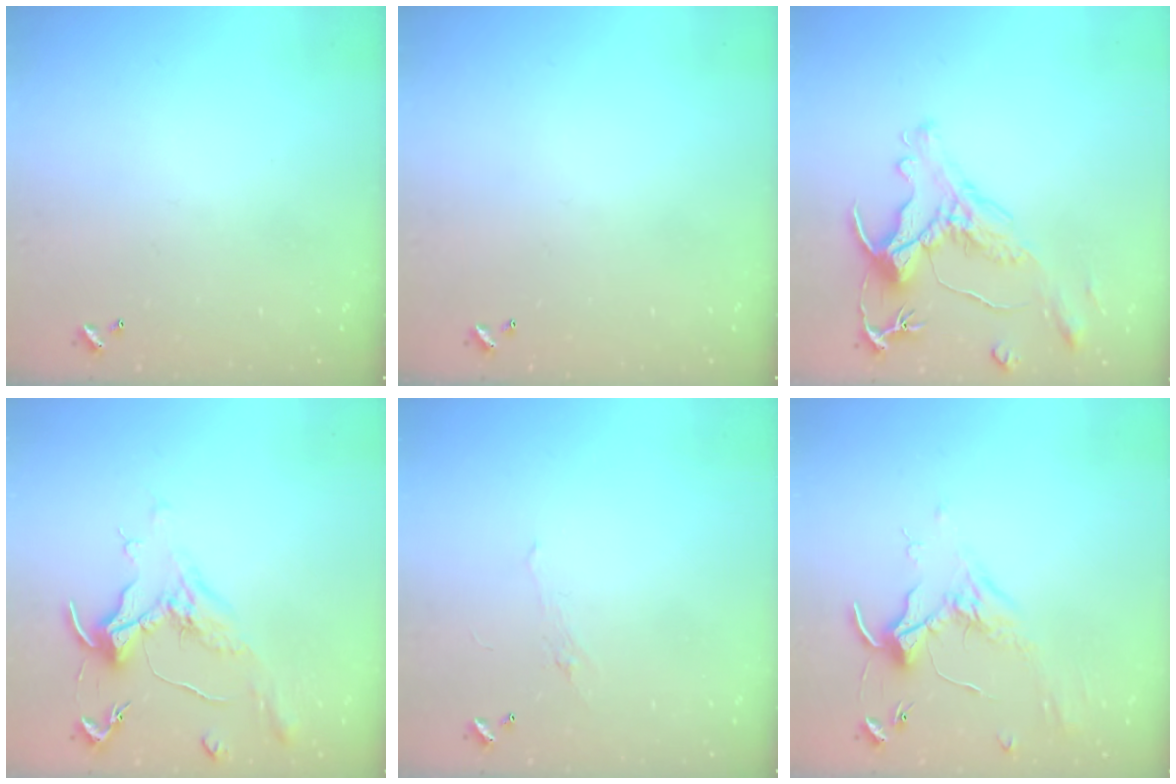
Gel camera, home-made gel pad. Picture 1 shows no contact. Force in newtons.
{"total": 0.0}
{"total": 2.8, "press": 2.5, "slide": 1.3}
{"total": 1.8, "press": 1.5, "slide": 0.9}
{"total": 0.9, "press": 0.5, "slide": 0.7}
{"total": 1.7, "press": 1.7, "slide": 0.4}